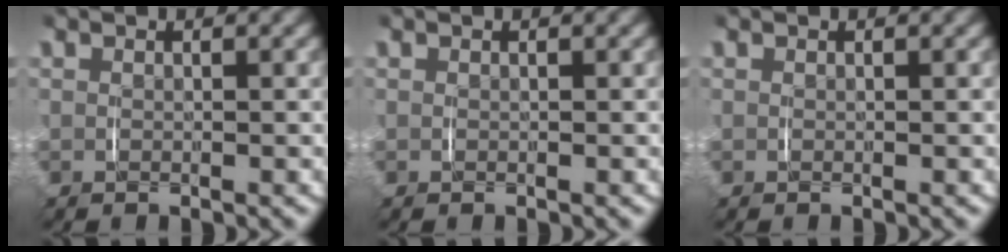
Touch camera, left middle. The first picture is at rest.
{"total": 0.0}
{"total": 0.0}